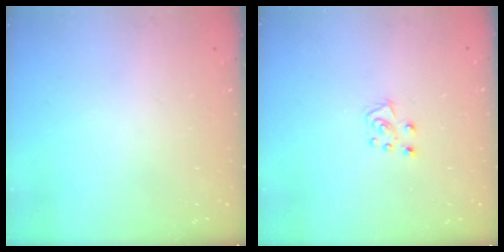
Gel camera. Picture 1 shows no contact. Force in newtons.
{"total": 5.0, "press": 4.9, "slide": 0.4}